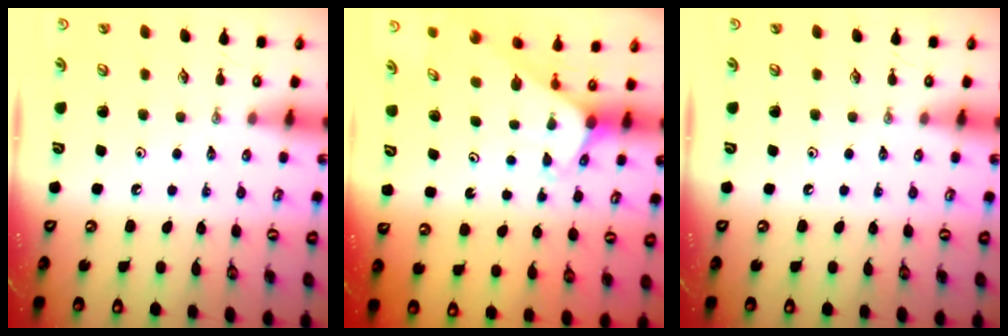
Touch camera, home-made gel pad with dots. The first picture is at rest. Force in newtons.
{"total": 1.8, "press": 1.8, "slide": 0.1}
{"total": 0.0}